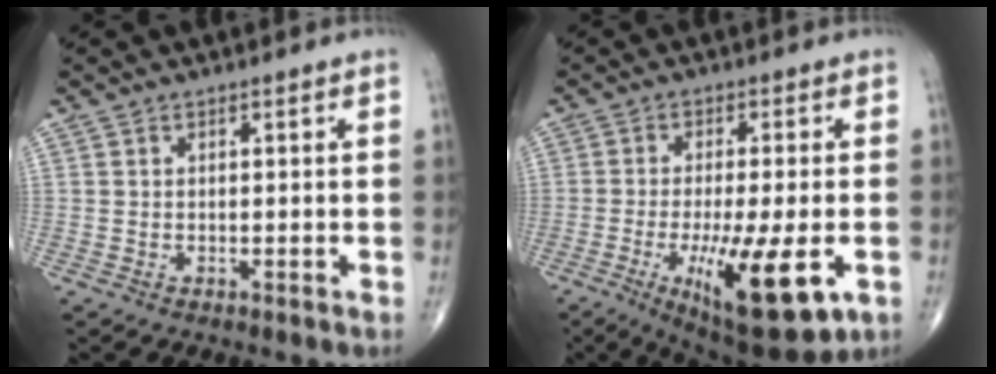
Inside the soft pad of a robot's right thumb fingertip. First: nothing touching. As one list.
[{"total": 16.5, "force": [-5.1, 4.4, 15.0], "torque": [-0.237, -0.015, -0.067]}]